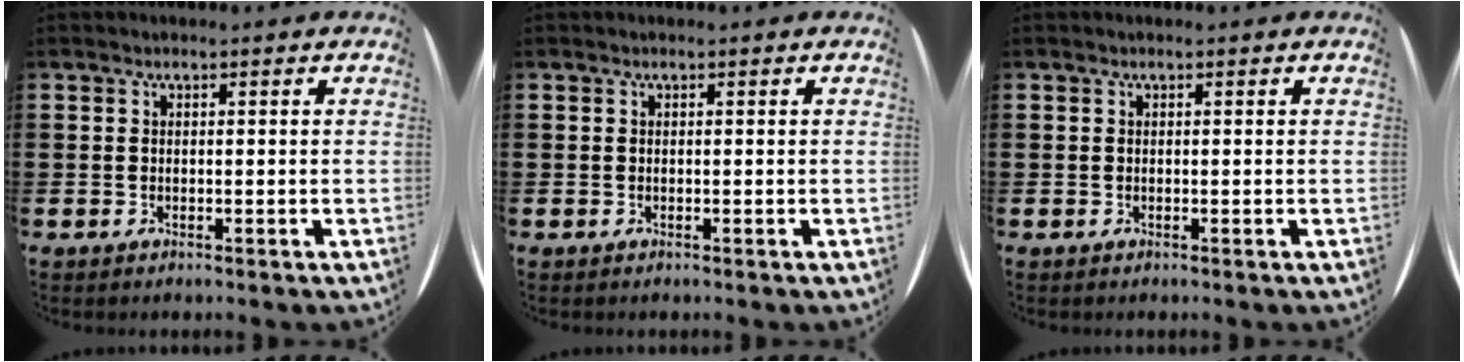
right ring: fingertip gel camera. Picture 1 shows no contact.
{"total": 0.0}
{"total": 0.0}